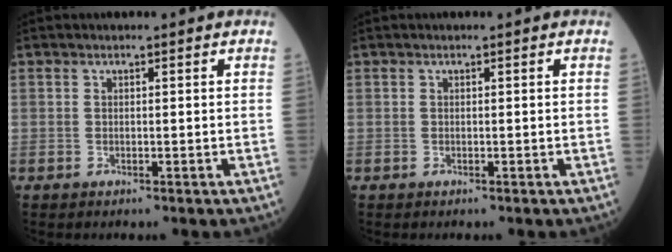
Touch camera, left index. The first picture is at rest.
{"total": 0.0}